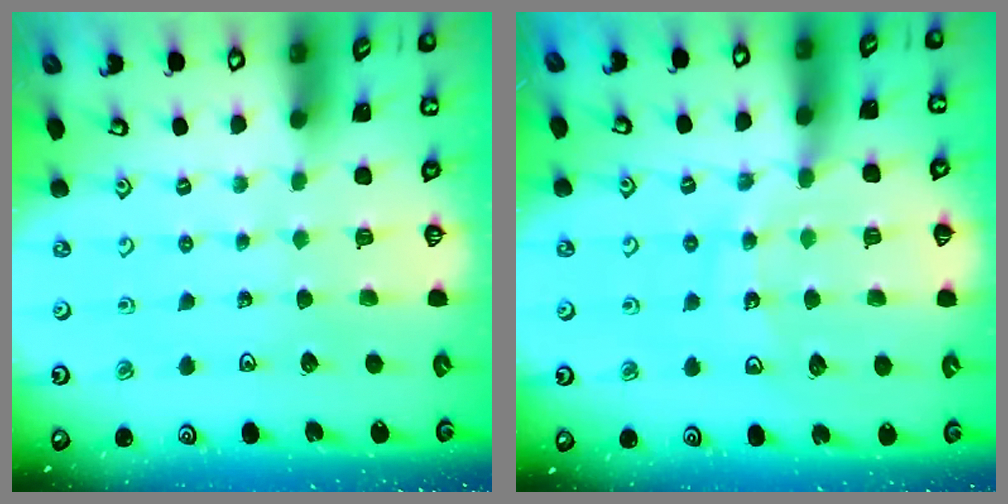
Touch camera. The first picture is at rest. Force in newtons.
{"total": 15.3, "press": 14.7, "slide": 4.1}